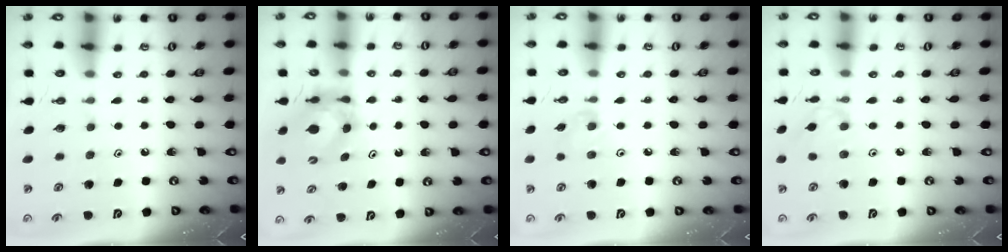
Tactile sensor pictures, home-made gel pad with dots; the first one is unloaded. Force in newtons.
{"total": 5.9, "press": 5.9, "slide": 0.7}
{"total": 3.6, "press": 3.6, "slide": 0.5}
{"total": 3.0, "press": 3.0, "slide": 0.5}